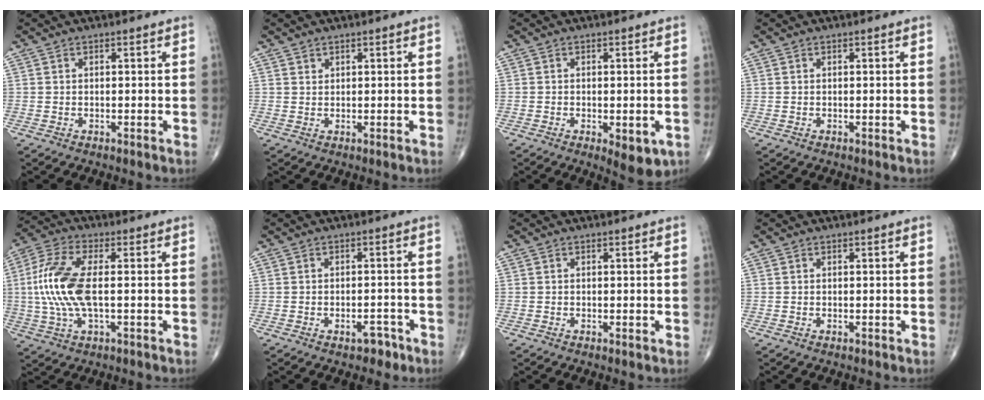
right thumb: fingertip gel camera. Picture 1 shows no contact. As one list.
[{"total": 0.8, "force": [0.6, 0.4, 0.0], "torque": [0.010, -0.004, 0.008]}, {"total": 5.9, "force": [-2.0, 2.5, 5.0], "torque": [-0.058, -0.005, -0.020]}, {"total": 0.0}, {"total": 13.2, "force": [0.0, 5.4, 12.0], "torque": [-0.282, 0.011, -0.002]}, {"total": 3.2, "force": [-2.0, 1.7, 1.9], "torque": [-0.015, 0.017, -0.022]}, {"total": 0.0}, {"total": 0.0}]